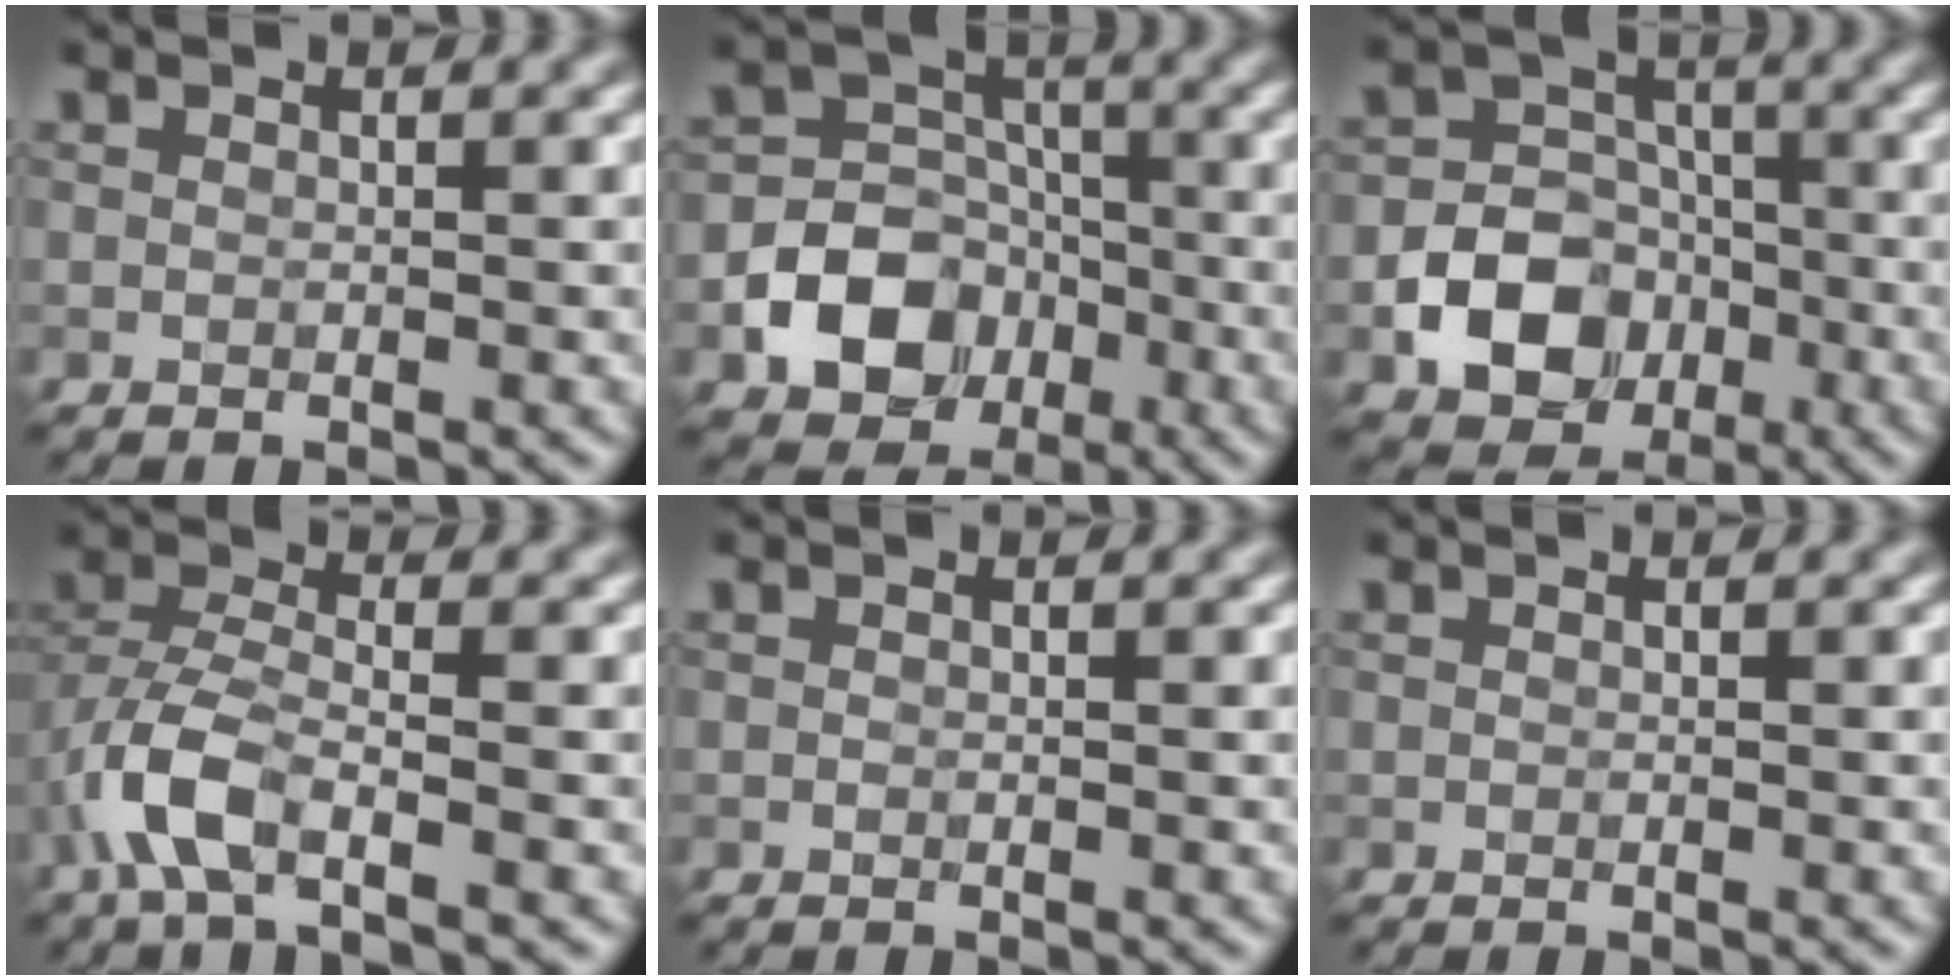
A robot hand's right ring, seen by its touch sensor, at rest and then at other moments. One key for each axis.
{"total": 9.3, "fx": -3.8, "fy": 7.7, "fz": 3.5, "tx": -0.036, "ty": -0.014, "tz": -0.092}
{"total": 8.2, "fx": -2.9, "fy": 6.9, "fz": 3.4, "tx": -0.033, "ty": -0.006, "tz": -0.074}
{"total": 4.9, "fx": -2.3, "fy": 2.0, "fz": 3.8, "tx": -0.086, "ty": 0.004, "tz": -0.053}
{"total": 0.0}
{"total": 0.0}